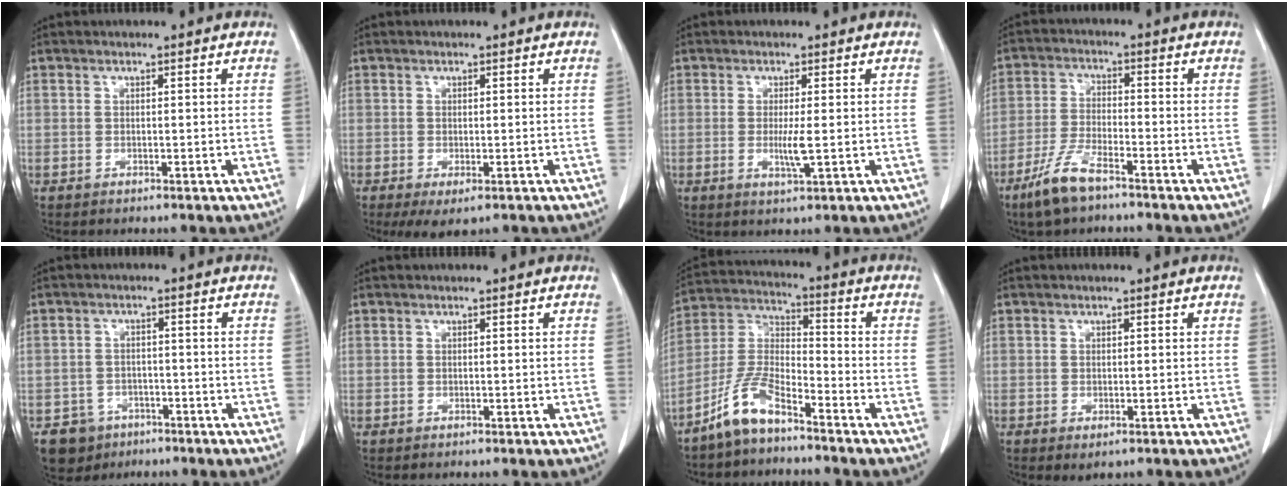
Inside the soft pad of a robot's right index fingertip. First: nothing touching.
{"total": 3.8, "force": [-2.0, 1.4, 2.9], "torque": [-0.045, -0.010, -0.026]}
{"total": 3.2, "force": [-0.3, 0.0, 3.2], "torque": [-0.063, -0.008, -0.004]}
{"total": 7.1, "force": [-5.1, 1.5, 4.7], "torque": [-0.106, -0.012, -0.100]}
{"total": 5.4, "force": [-3.2, 4.3, 0.3], "torque": [-0.005, 0.010, -0.048]}
{"total": 0.0}
{"total": 8.6, "force": [-6.6, 2.3, 5.1], "torque": [-0.121, 0.003, -0.135]}
{"total": 1.6, "force": [-0.5, 0.7, 1.3], "torque": [-0.020, -0.004, -0.002]}